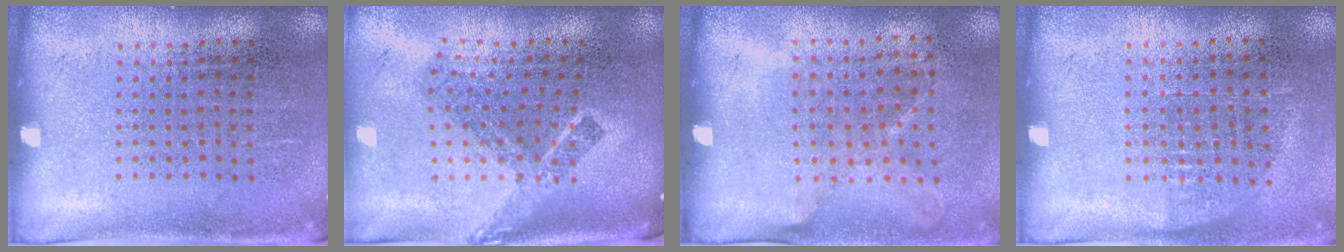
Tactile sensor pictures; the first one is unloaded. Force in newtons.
{"total": 2.4, "press": 1.6, "slide": 1.8}
{"total": 1.2, "press": 0.9, "slide": 0.7}
{"total": 0.6, "press": 0.6, "slide": 0.3}